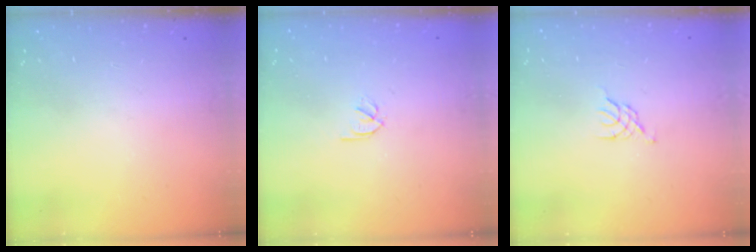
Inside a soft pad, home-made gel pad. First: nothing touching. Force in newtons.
{"total": 1.8, "press": 1.7, "slide": 0.5}
{"total": 0.8, "press": 0.7, "slide": 0.3}